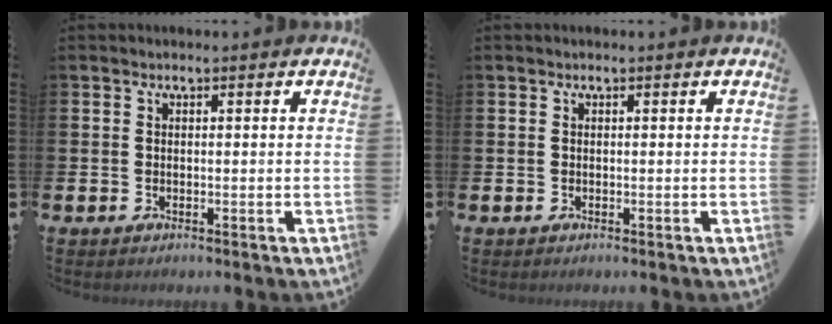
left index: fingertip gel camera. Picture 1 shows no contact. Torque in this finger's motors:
{"motor_torque": [-0.01, -0.01, 0.01, -0.01]}